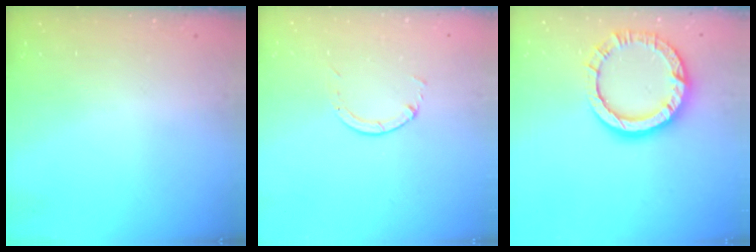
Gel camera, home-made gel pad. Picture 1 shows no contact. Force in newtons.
{"total": 1.3, "press": 1.2, "slide": 0.3}
{"total": 13.2, "press": 13.1, "slide": 1.6}